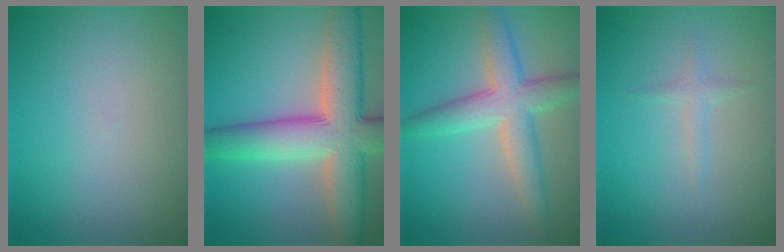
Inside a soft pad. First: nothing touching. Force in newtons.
{"total": 10.1, "press": 10.1, "slide": 0.6}
{"total": 5.5, "press": 5.5, "slide": 0.4}
{"total": 1.0, "press": 1.0, "slide": 0.1}